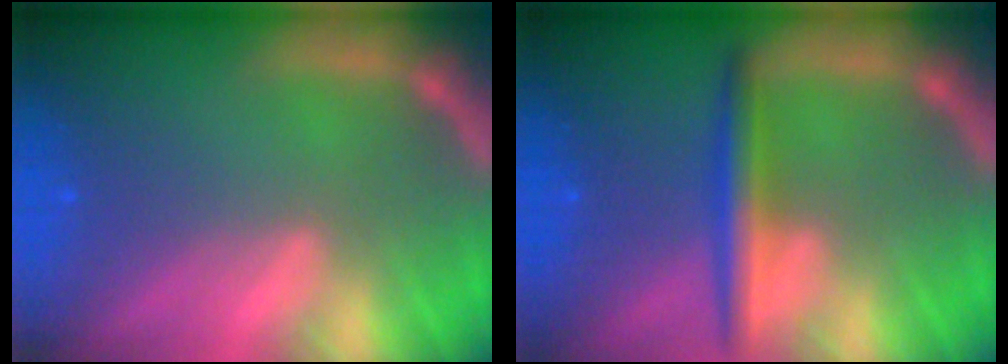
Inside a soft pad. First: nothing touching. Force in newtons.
{"total": 3.5}